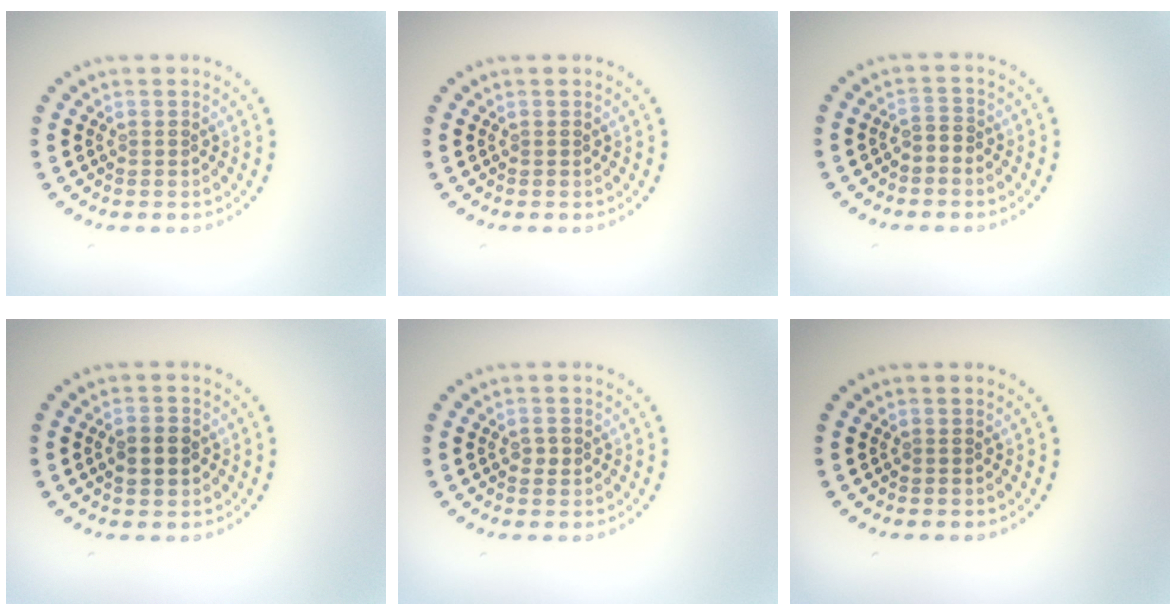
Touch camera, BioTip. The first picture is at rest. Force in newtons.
{"total": 0.0}
{"total": 1.3, "press": 1.0, "slide": 0.9}
{"total": 3.1, "press": 3.1, "slide": 0.2}
{"total": 1.0, "press": 1.0, "slide": 0.2}
{"total": 0.0}